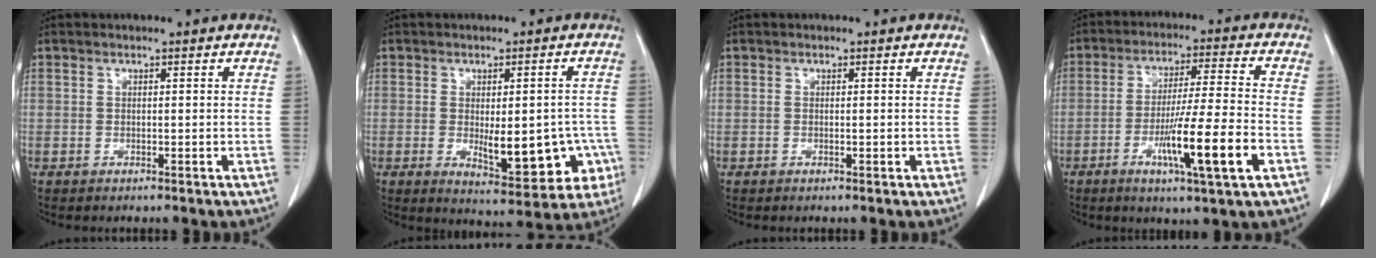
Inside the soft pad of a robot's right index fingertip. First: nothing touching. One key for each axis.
{"total": 11.5, "fx": -2.8, "fy": 4.5, "fz": 10.2, "tx": -0.120, "ty": 0.004, "tz": -0.022}
{"total": 0.0}
{"total": 12.4, "fx": -4.6, "fy": -0.3, "fz": 11.5, "tx": -0.201, "ty": -0.014, "tz": -0.077}